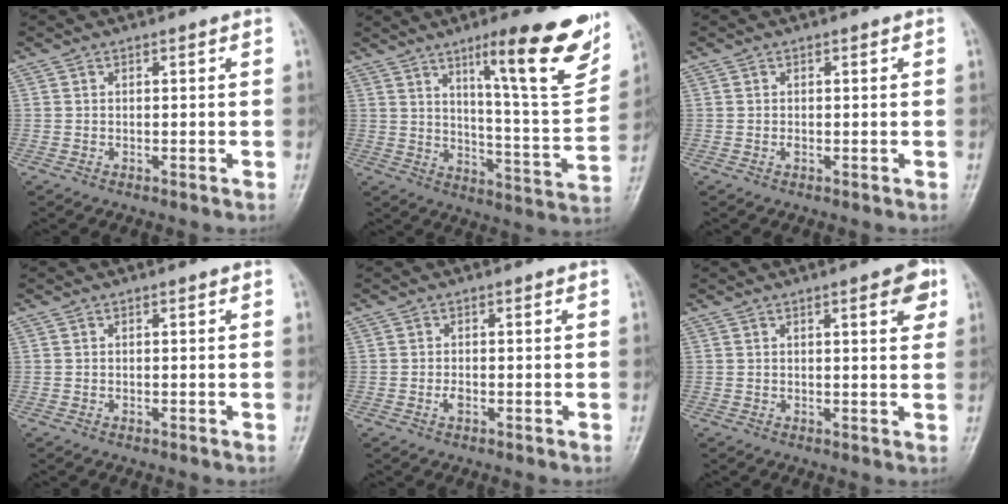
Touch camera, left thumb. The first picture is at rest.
{"total": 20.0, "force": [11.5, 3.3, 16.0], "torque": [-0.183, -0.062, 0.172]}
{"total": 0.5, "force": [0.0, 0.4, 0.4], "torque": [-0.006, 0.000, -0.002]}
{"total": 0.0}
{"total": 1.3, "force": [-0.4, 0.7, 1.0], "torque": [-0.017, -0.001, -0.009]}
{"total": 5.1, "force": [2.3, 1.5, 4.2], "torque": [-0.041, -0.007, 0.024]}